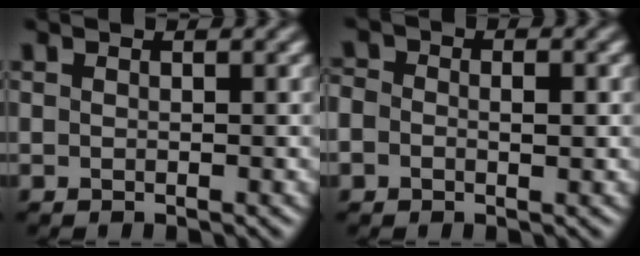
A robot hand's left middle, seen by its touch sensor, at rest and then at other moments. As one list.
[{"total": 3.1, "force": [0.0, 2.2, 2.1], "torque": [-0.010, 0.006, -0.020]}]